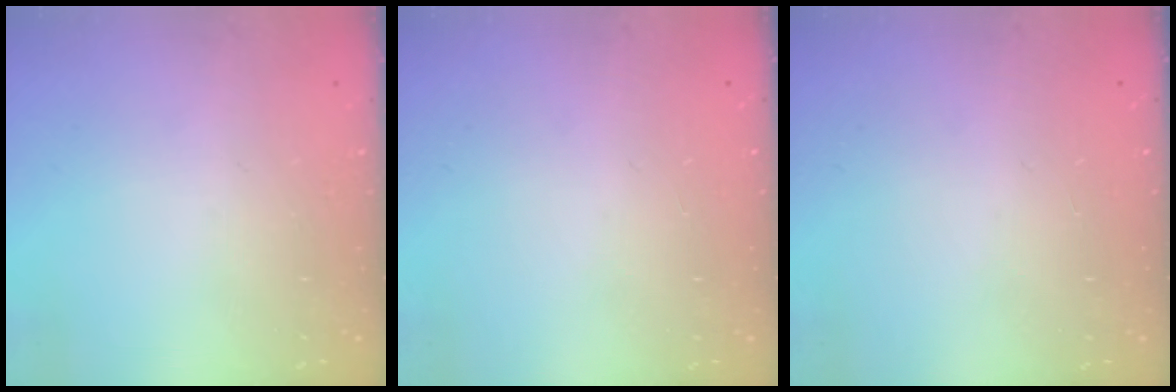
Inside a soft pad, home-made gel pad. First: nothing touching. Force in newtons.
{"total": 0.9, "press": 0.9, "slide": 0.0}
{"total": 0.9, "press": 0.9, "slide": 0.0}